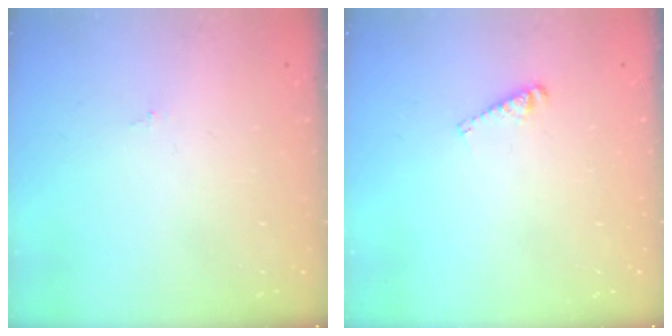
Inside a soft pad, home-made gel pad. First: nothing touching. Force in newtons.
{"total": 3.0, "press": 3.0, "slide": 0.2}